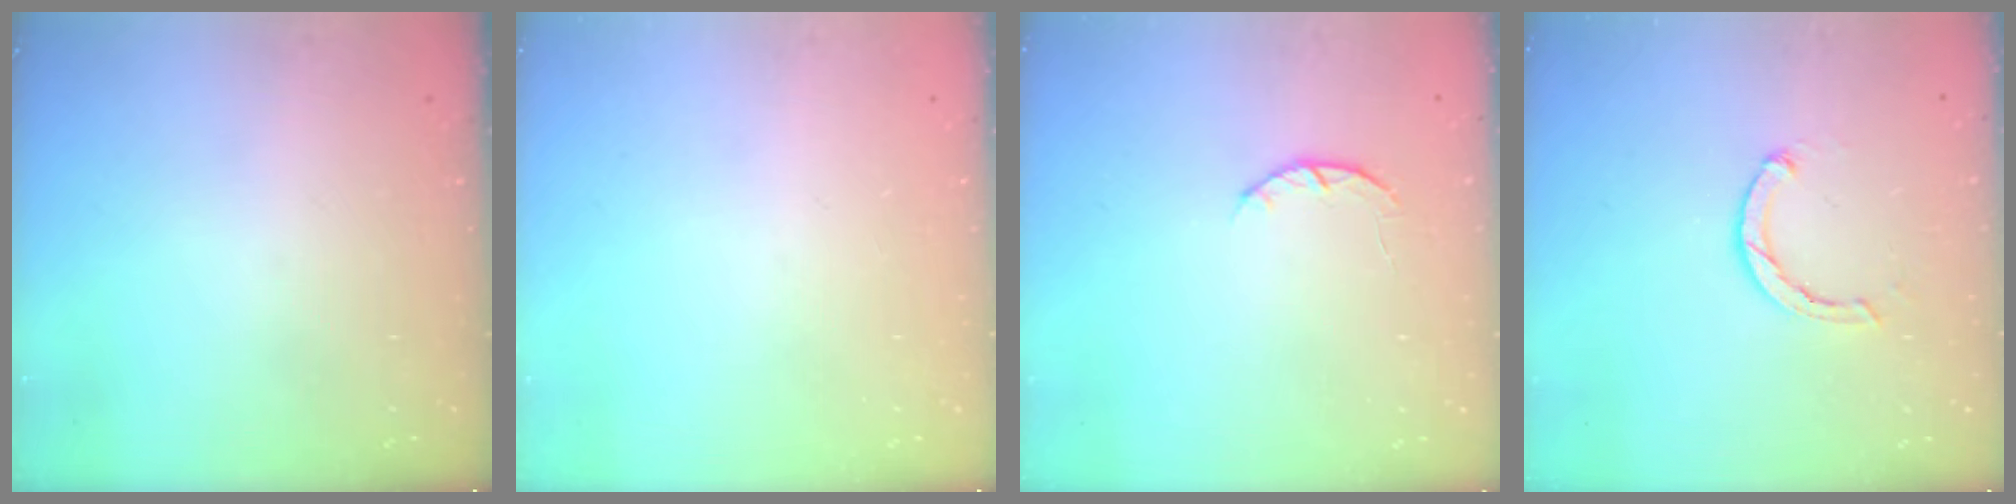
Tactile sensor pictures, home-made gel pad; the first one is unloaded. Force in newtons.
{"total": 0.0}
{"total": 3.7, "press": 3.7, "slide": 0.6}
{"total": 2.4, "press": 2.3, "slide": 0.4}